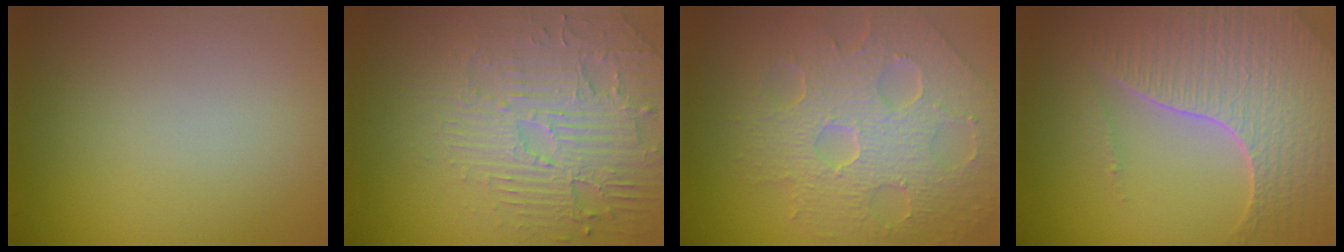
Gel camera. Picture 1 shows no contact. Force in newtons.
{"total": 4.4, "press": 4.2, "slide": 1.4}
{"total": 8.0, "press": 5.6, "slide": 5.7}
{"total": 7.0, "press": 5.0, "slide": 4.9}